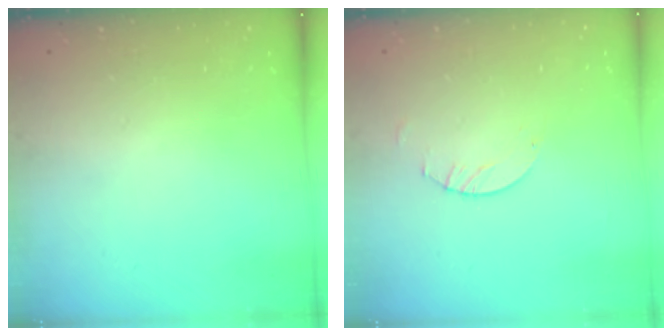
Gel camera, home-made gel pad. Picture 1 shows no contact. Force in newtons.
{"total": 2.0, "press": 2.0, "slide": 0.2}